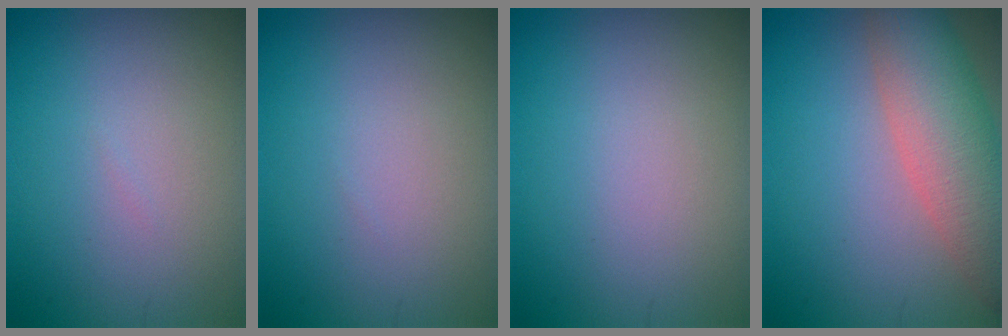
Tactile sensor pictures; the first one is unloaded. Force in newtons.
{"total": 0.0}
{"total": 0.0}
{"total": 7.4, "press": 7.4, "slide": 0.6}